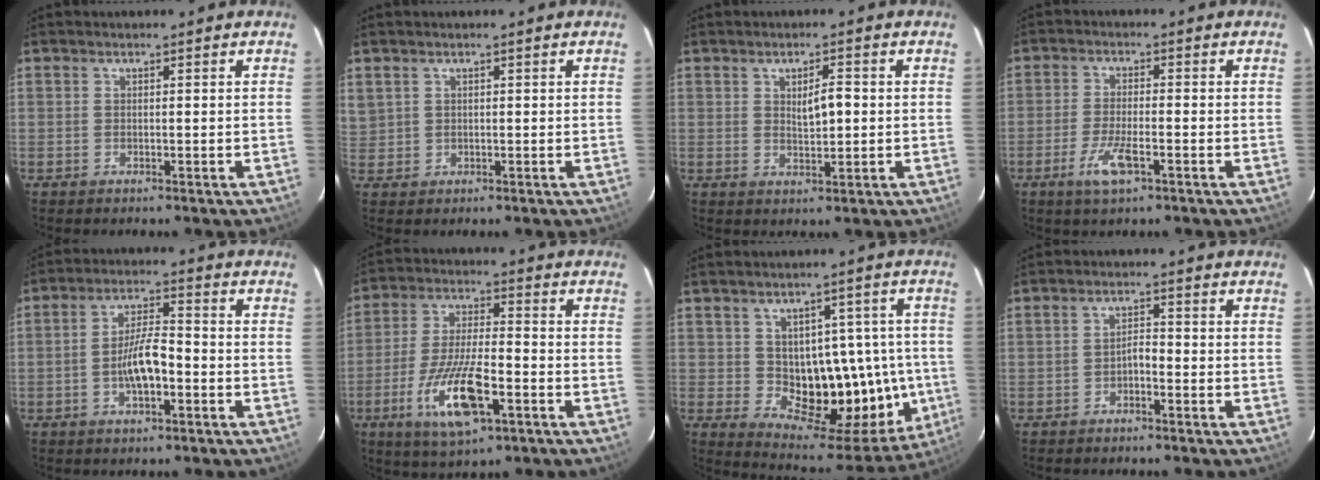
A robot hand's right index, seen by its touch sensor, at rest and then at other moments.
{"total": 2.7, "force": [1.3, 2.3, 0.6], "torque": [-0.016, 0.009, 0.032]}
{"total": 3.5, "force": [0.5, 1.0, 3.3], "torque": [-0.054, -0.001, 0.010]}
{"total": 5.2, "force": [-2.6, 1.1, 4.4], "torque": [-0.091, -0.005, -0.045]}
{"total": 6.7, "force": [-1.9, 1.9, 6.2], "torque": [-0.123, 0.014, -0.035]}
{"total": 12.8, "force": [-5.2, 3.2, 11.3], "torque": [-0.224, -0.013, -0.089]}
{"total": 16.3, "force": [-1.1, 8.9, 13.5], "torque": [-0.156, 0.024, 0.013]}
{"total": 2.0, "force": [-1.1, 0.7, 1.6], "torque": [-0.022, 0.006, -0.020]}